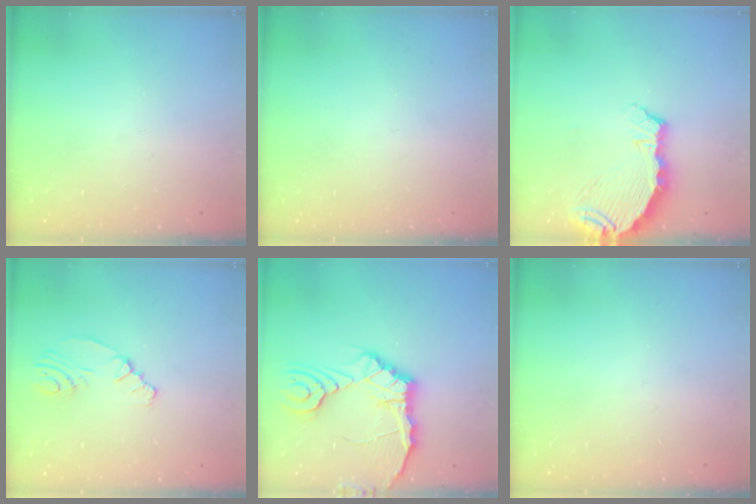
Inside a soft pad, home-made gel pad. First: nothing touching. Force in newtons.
{"total": 0.0}
{"total": 8.0, "press": 7.0, "slide": 3.8}
{"total": 5.1, "press": 2.7, "slide": 4.3}
{"total": 15.9, "press": 15.8, "slide": 2.1}
{"total": 0.0}